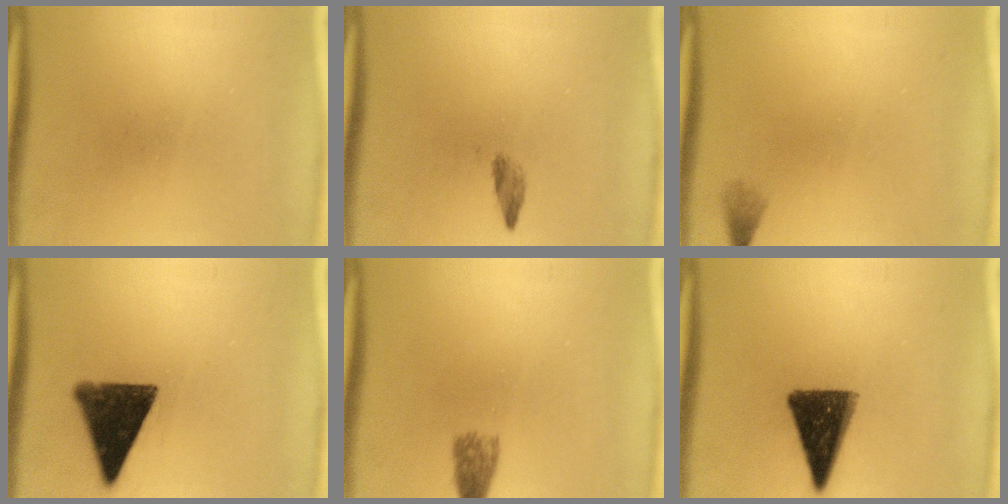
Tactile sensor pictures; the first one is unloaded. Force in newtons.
{"total": 1.4}
{"total": 1.0}
{"total": 12.8}
{"total": 2.7}
{"total": 12.5}